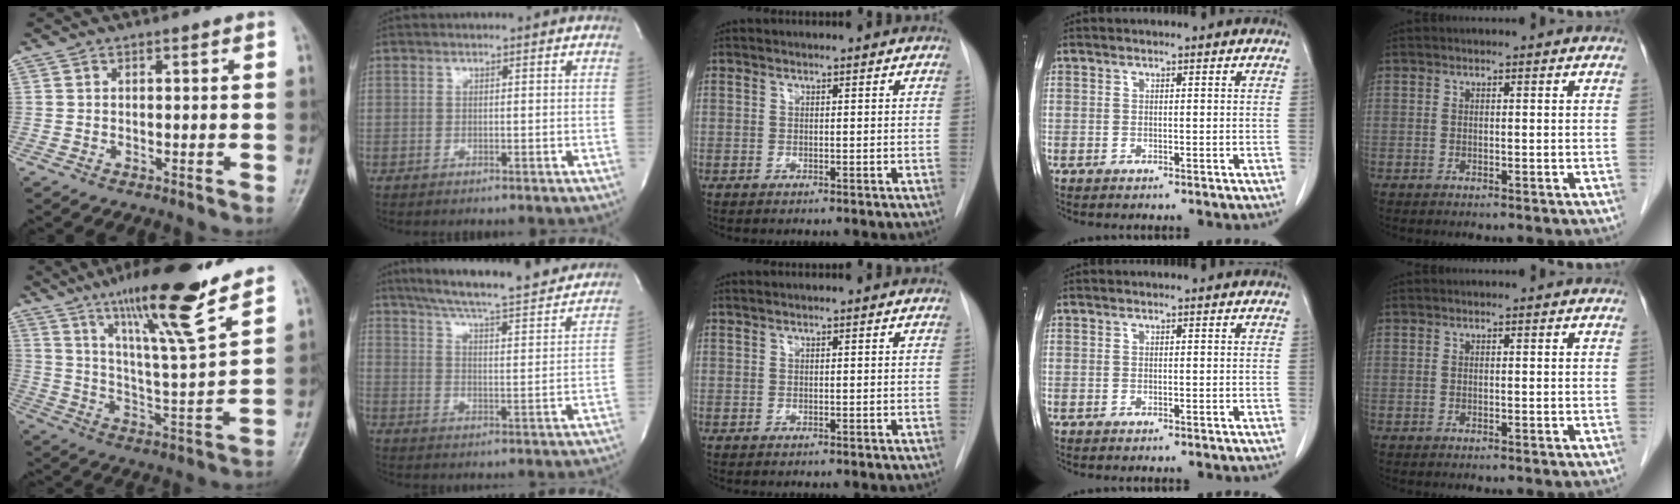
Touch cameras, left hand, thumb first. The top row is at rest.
{"thumb": {"total": 18.8, "force": [13.0, 2.0, 13.4], "torque": [-0.206, -0.069, 0.217]}, "index": {"total": 23.9, "force": [21.3, 2.5, 10.6], "torque": [-0.169, -0.032, 0.276]}}